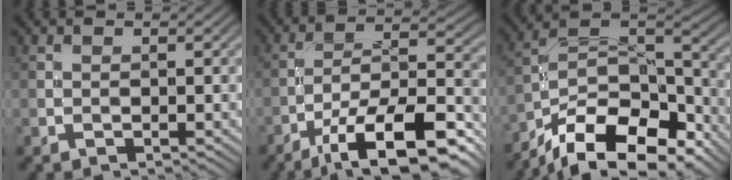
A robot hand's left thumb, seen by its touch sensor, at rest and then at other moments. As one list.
[{"total": 15.3, "force": [-10.1, 4.7, 10.5], "torque": [-0.187, -0.006, -0.163]}, {"total": 15.6, "force": [-11.1, 6.4, 8.9], "torque": [-0.189, -0.026, -0.178]}]